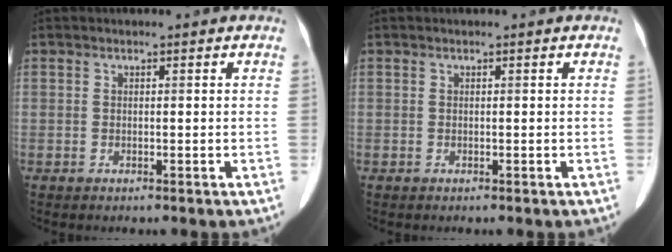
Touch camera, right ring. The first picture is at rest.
{"total": 0.0}